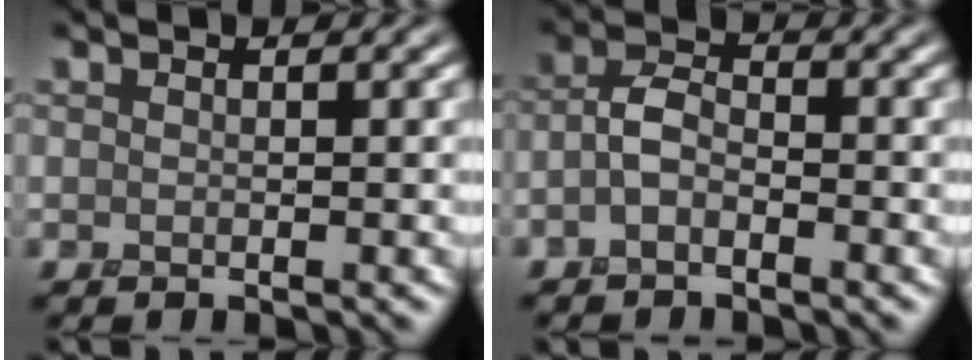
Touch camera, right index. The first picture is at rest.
{"total": 2.3, "force": [-1.4, 1.2, 1.3], "torque": [-0.025, 0.006, -0.035]}